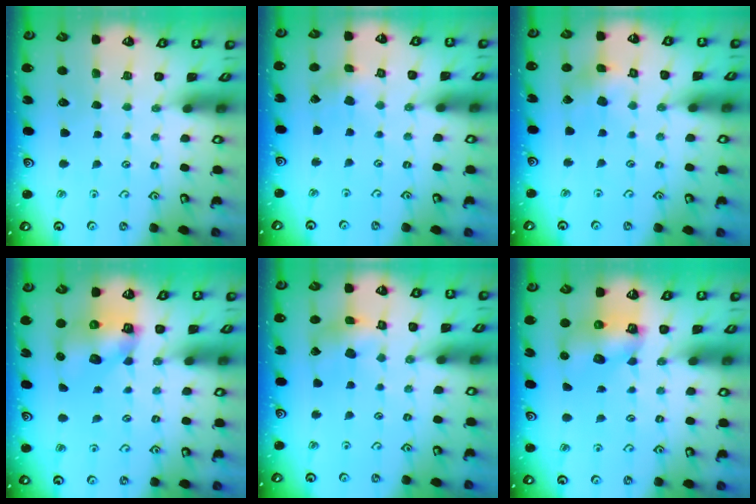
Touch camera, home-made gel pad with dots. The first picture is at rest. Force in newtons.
{"total": 2.1, "press": 2.1, "slide": 0.2}
{"total": 7.2, "press": 7.2, "slide": 0.5}
{"total": 8.2, "press": 8.1, "slide": 1.0}
{"total": 7.7, "press": 7.6, "slide": 0.9}
{"total": 6.9, "press": 6.8, "slide": 0.8}